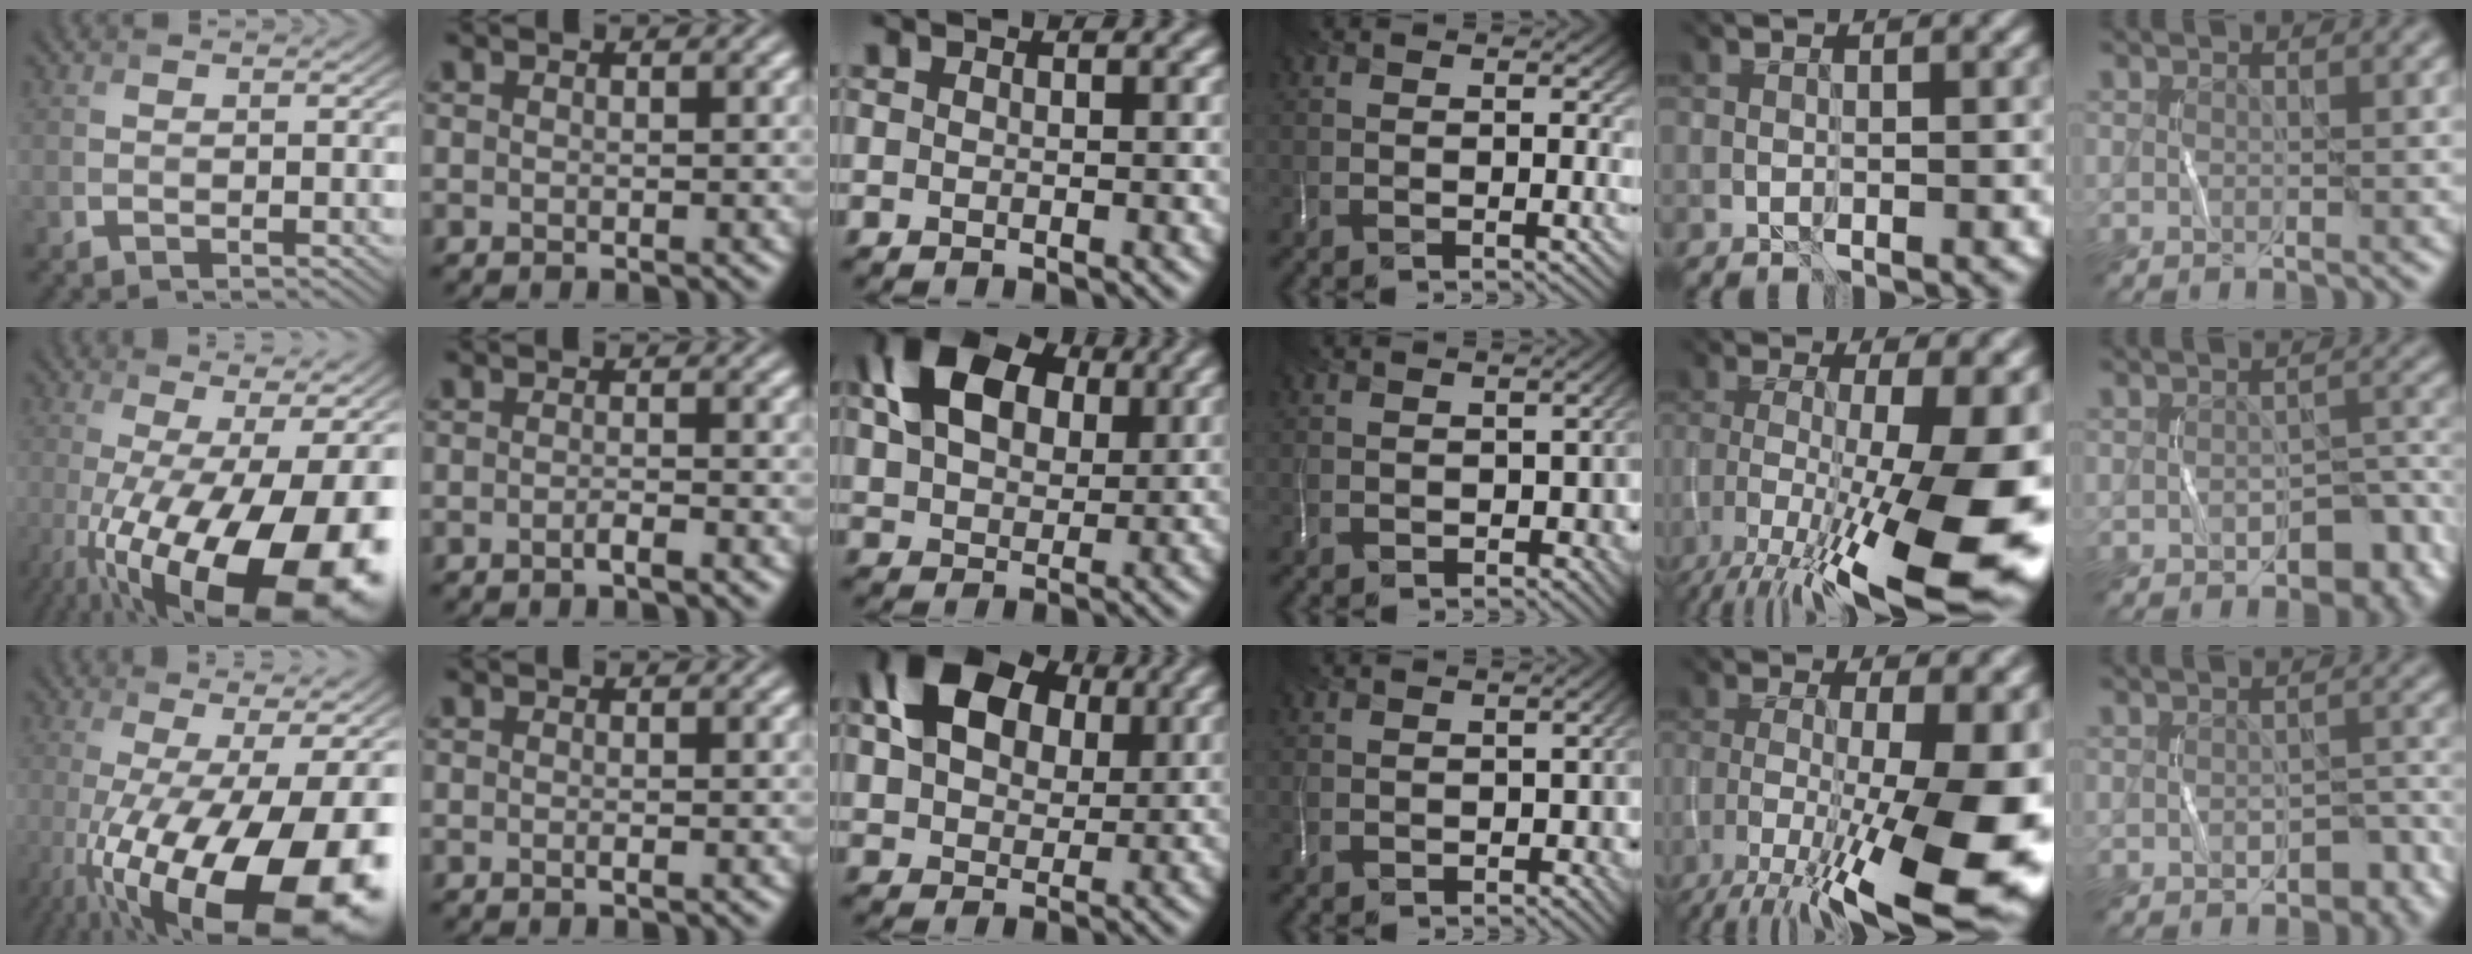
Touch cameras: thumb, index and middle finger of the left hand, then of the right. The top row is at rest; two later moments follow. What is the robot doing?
{"motion": "wrap", "object": "string"}